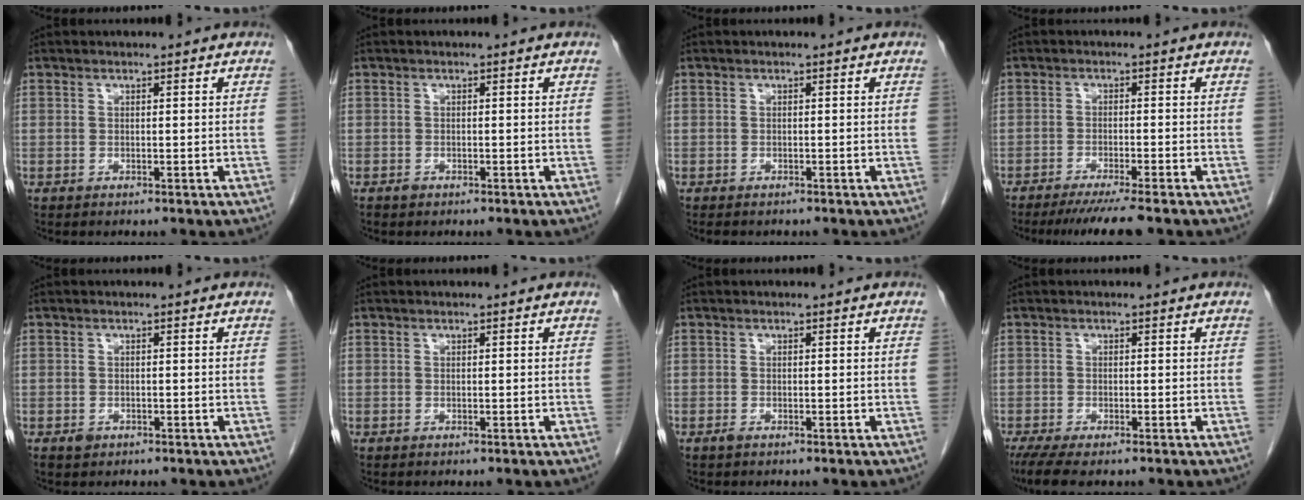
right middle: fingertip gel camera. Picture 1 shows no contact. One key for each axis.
{"total": 0.6, "fx": -0.4, "fy": 0.3, "fz": 0.2, "tx": -0.003, "ty": 0.000, "tz": -0.007}
{"total": 1.9, "fx": -1.6, "fy": 0.7, "fz": 0.7, "tx": -0.013, "ty": -0.004, "tz": -0.018}
{"total": 7.2, "fx": -6.0, "fy": -0.5, "fz": 4.0, "tx": -0.050, "ty": -0.018, "tz": -0.093}
{"total": 1.2, "fx": -0.7, "fy": 0.9, "fz": 0.4, "tx": -0.006, "ty": 0.002, "tz": -0.006}
{"total": 0.0}
{"total": 0.5, "fx": -0.4, "fy": 0.2, "fz": 0.3, "tx": -0.008, "ty": 0.000, "tz": -0.005}
{"total": 5.5, "fx": -4.1, "fy": 1.2, "fz": 3.4, "tx": -0.061, "ty": -0.016, "tz": -0.066}